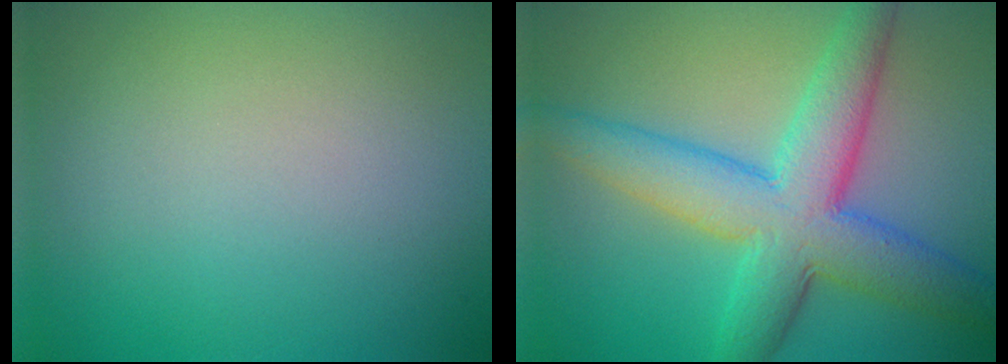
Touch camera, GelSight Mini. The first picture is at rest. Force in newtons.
{"total": 8.7, "press": 8.7, "slide": 0.1}